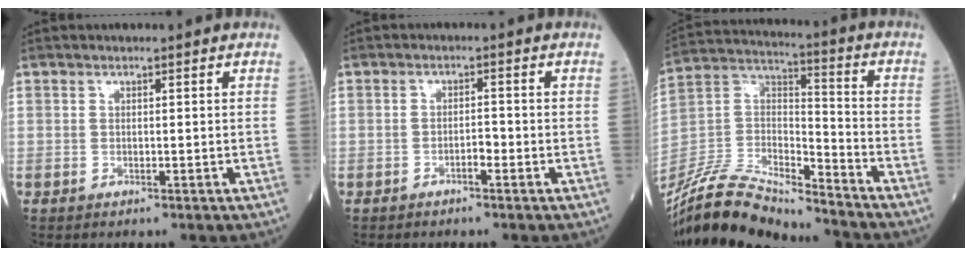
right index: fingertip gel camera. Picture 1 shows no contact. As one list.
[{"total": 1.9, "force": [-0.9, 0.6, 1.5], "torque": [-0.022, 0.004, -0.018]}, {"total": 18.4, "force": [-17.0, 2.6, 6.7], "torque": [-0.139, 0.025, -0.316]}]